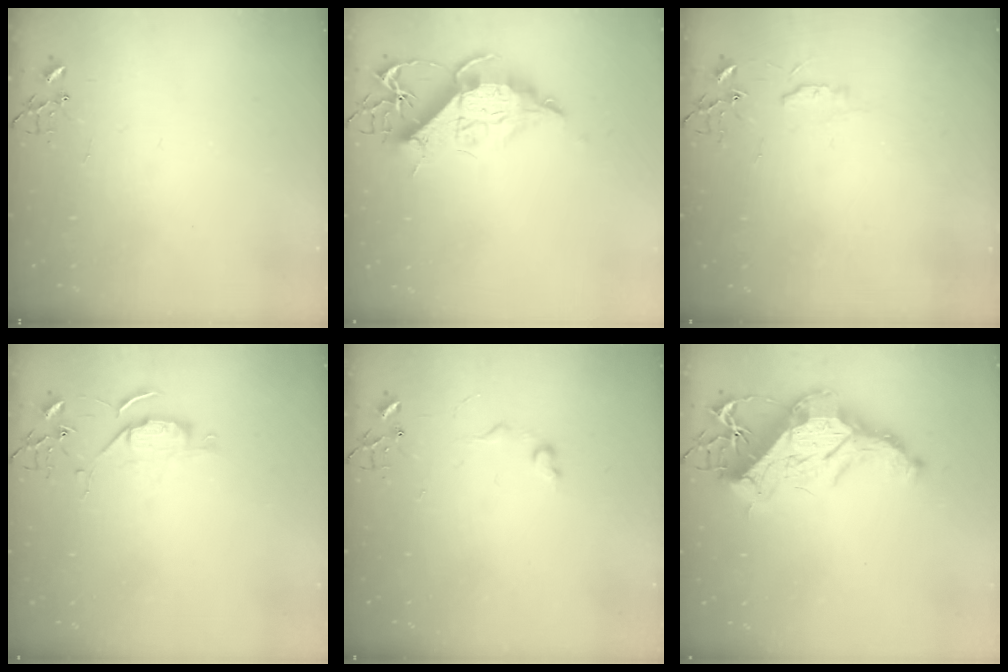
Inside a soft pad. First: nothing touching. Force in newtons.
{"total": 13.7, "press": 13.6, "slide": 1.5}
{"total": 5.6, "press": 5.6, "slide": 0.7}
{"total": 6.2, "press": 6.2, "slide": 0.8}
{"total": 6.1, "press": 6.0, "slide": 0.7}
{"total": 21.4, "press": 21.2, "slide": 2.9}